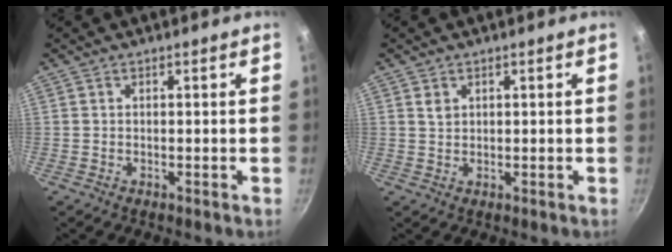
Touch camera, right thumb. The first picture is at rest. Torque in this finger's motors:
{"motor_torque": [0.11, 0.07, 0.28, 0.03, 0.02]}